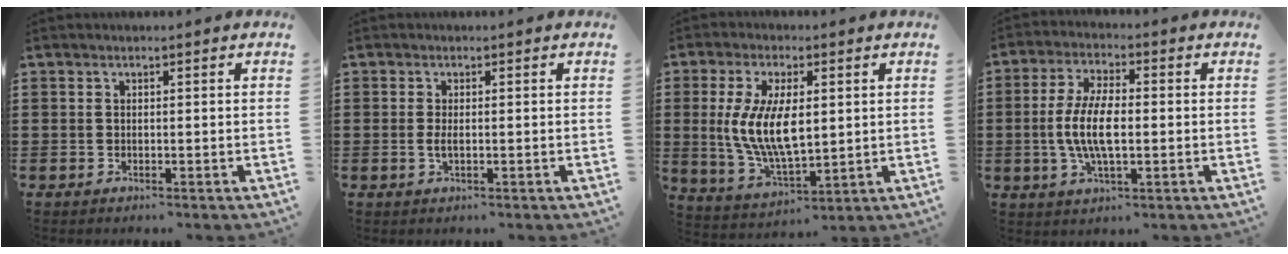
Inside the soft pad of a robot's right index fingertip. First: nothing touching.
{"total": 1.6, "force": [-0.2, 0.3, 1.6], "torque": [-0.037, -0.005, -0.006]}
{"total": 10.2, "force": [0.8, 4.6, 9.0], "torque": [-0.194, 0.001, 0.011]}
{"total": 8.3, "force": [-1.0, 3.1, 7.7], "torque": [-0.167, -0.006, -0.025]}